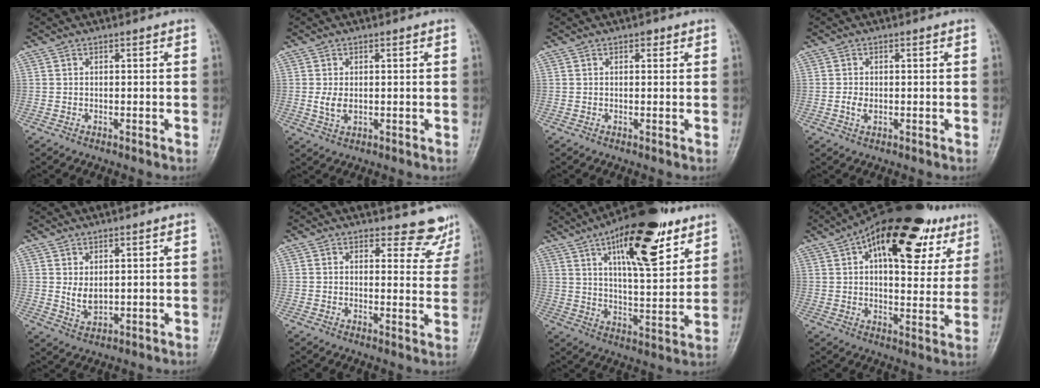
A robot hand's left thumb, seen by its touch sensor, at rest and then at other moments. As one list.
[{"total": 2.9, "force": [0.0, 1.7, 2.3], "torque": [-0.048, -0.003, 0.003]}, {"total": 1.1, "force": [0.6, 0.7, 0.6], "torque": [0.001, -0.001, 0.005]}, {"total": 1.7, "force": [-0.3, 1.1, 1.4], "torque": [-0.030, 0.002, -0.005]}, {"total": 3.4, "force": [0.9, 1.9, 2.7], "torque": [-0.043, -0.014, 0.025]}, {"total": 6.6, "force": [6.2, 2.4, 0.0], "torque": [0.034, -0.051, 0.057]}, {"total": 20.0, "force": [10.8, 7.0, 15.4], "torque": [-0.203, -0.042, 0.168]}, {"total": 24.0, "force": [11.2, 11.7, 17.7], "torque": [-0.226, 0.003, 0.162]}]